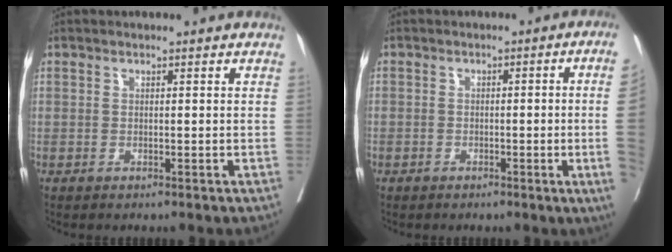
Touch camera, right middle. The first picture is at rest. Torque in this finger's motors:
{"motor_torque": [0.98, -1.16, -0.92, -0.21]}